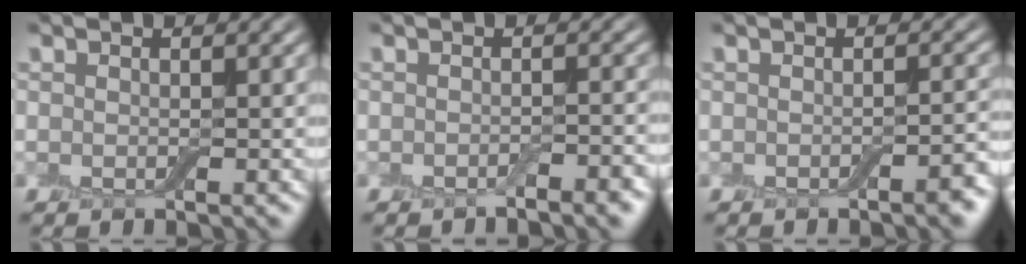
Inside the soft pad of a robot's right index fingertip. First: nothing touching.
{"total": 1.9, "force": [-1.2, 0.4, 1.4], "torque": [-0.017, 0.001, -0.020]}
{"total": 1.9, "force": [-1.0, 0.4, 1.5], "torque": [-0.017, 0.003, -0.016]}